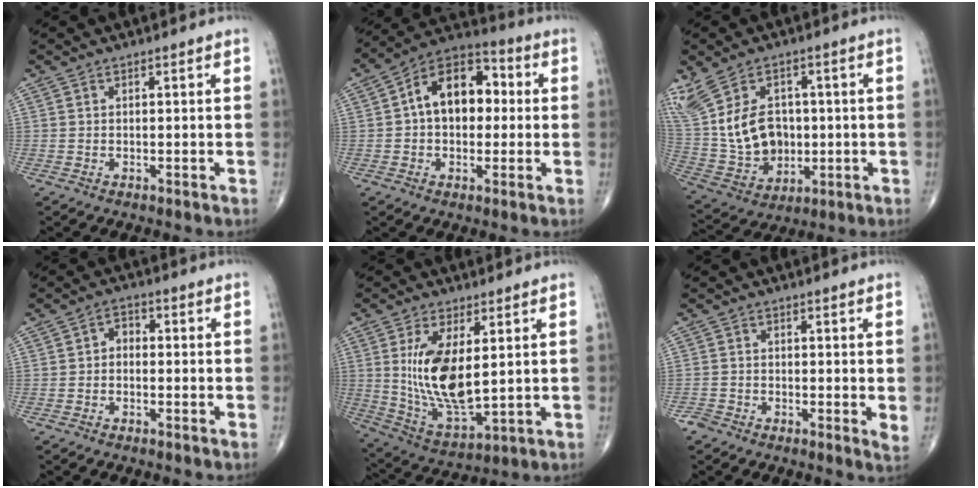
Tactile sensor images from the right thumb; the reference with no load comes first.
{"total": 13.9, "force": [1.4, 9.0, 10.4], "torque": [-0.130, 0.033, 0.009]}
{"total": 18.5, "force": [3.2, 13.4, 12.3], "torque": [-0.259, 0.010, 0.092]}
{"total": 2.7, "force": [-0.4, 2.0, 1.8], "torque": [-0.014, 0.015, -0.018]}
{"total": 14.4, "force": [2.5, 6.4, 12.7], "torque": [-0.238, -0.027, 0.066]}
{"total": 2.7, "force": [-0.9, 1.1, 2.3], "torque": [-0.032, -0.004, -0.029]}